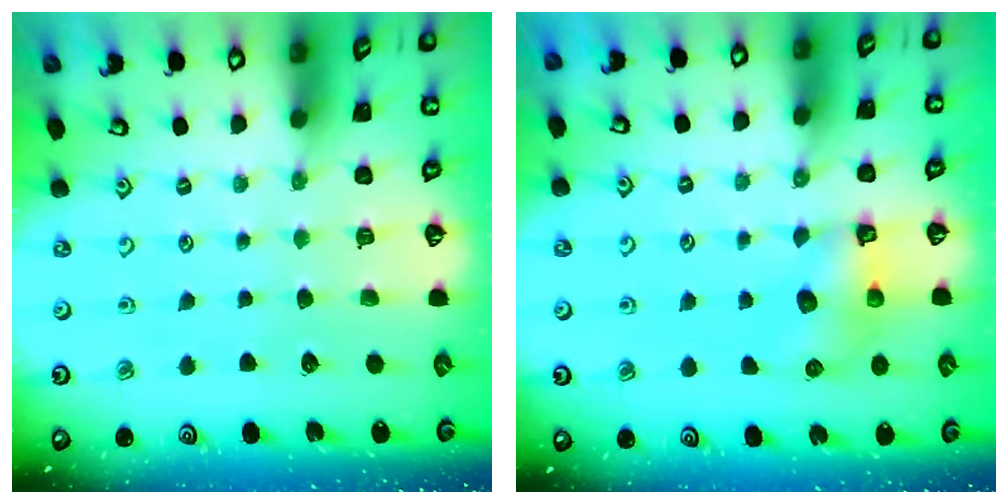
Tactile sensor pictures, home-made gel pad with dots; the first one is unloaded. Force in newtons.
{"total": 6.6, "press": 6.6, "slide": 0.3}